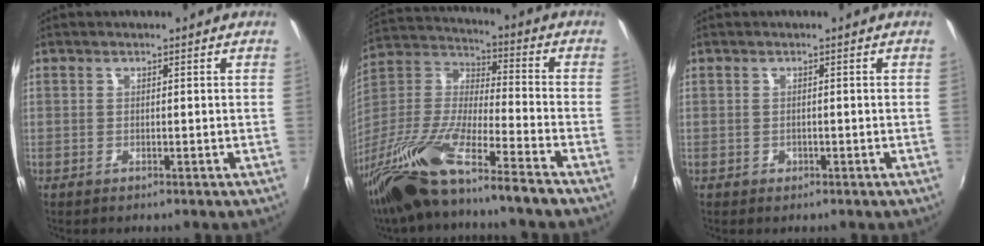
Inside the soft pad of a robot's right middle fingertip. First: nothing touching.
{"total": 20.0, "force": [-15.0, 1.3, 13.2], "torque": [-0.248, -0.039, -0.280]}
{"total": 0.9, "force": [-0.5, 0.8, 0.2], "torque": [-0.002, -0.003, -0.006]}